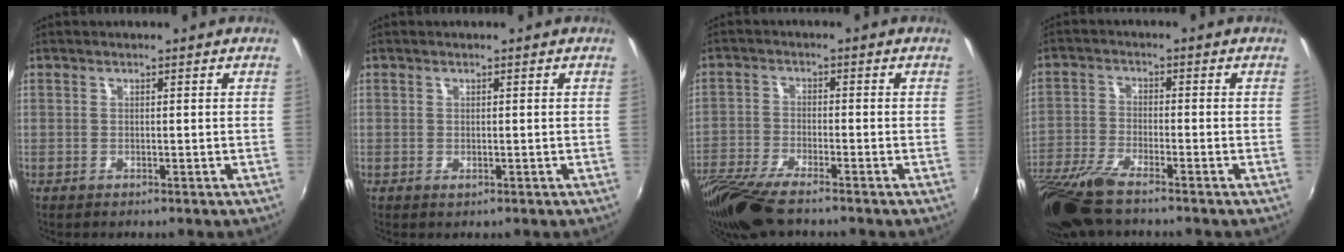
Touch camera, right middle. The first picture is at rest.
{"total": 0.0}
{"total": 11.0, "force": [-9.0, 2.0, 6.1], "torque": [-0.147, -0.035, -0.173]}
{"total": 11.6, "force": [-9.2, 2.0, 6.8], "torque": [-0.161, -0.037, -0.182]}